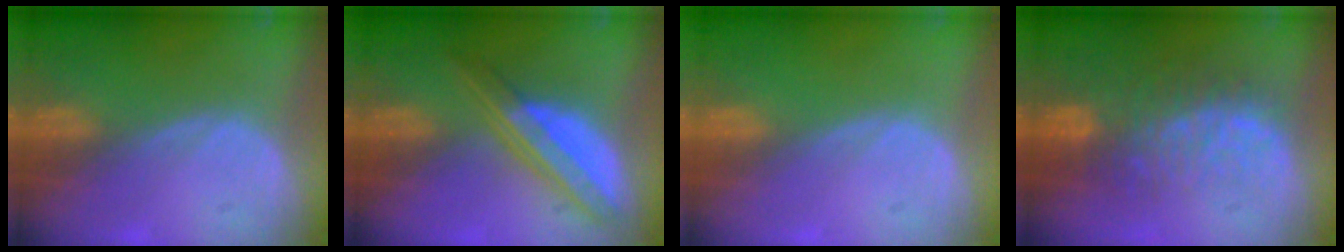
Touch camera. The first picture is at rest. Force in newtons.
{"total": 7.5, "press": 6.3, "slide": 4.0}
{"total": 0.0}
{"total": 10.0, "press": 8.6, "slide": 5.2}